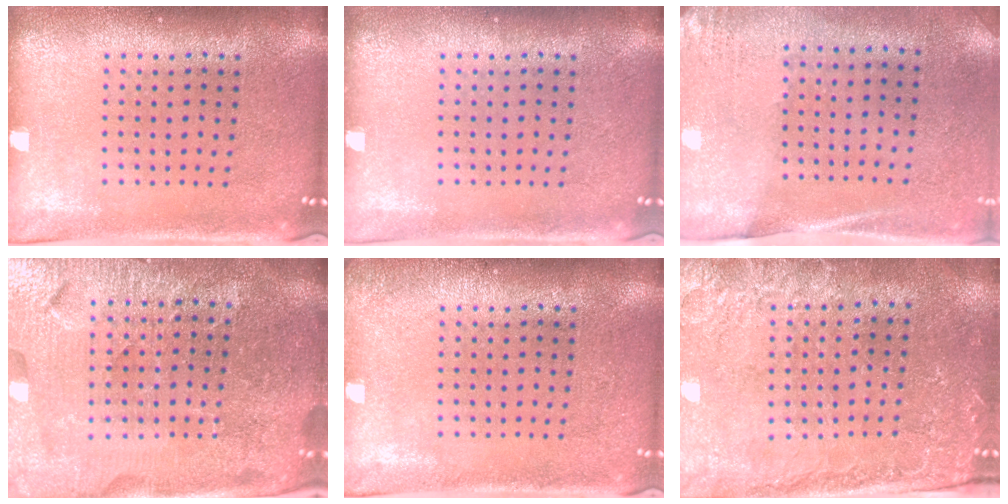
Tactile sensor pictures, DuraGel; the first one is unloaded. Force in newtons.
{"total": 0.0}
{"total": 2.6, "press": 2.3, "slide": 1.3}
{"total": 5.6, "press": 5.1, "slide": 2.3}
{"total": 0.9, "press": 0.9, "slide": 0.2}
{"total": 0.6, "press": 0.4, "slide": 0.4}